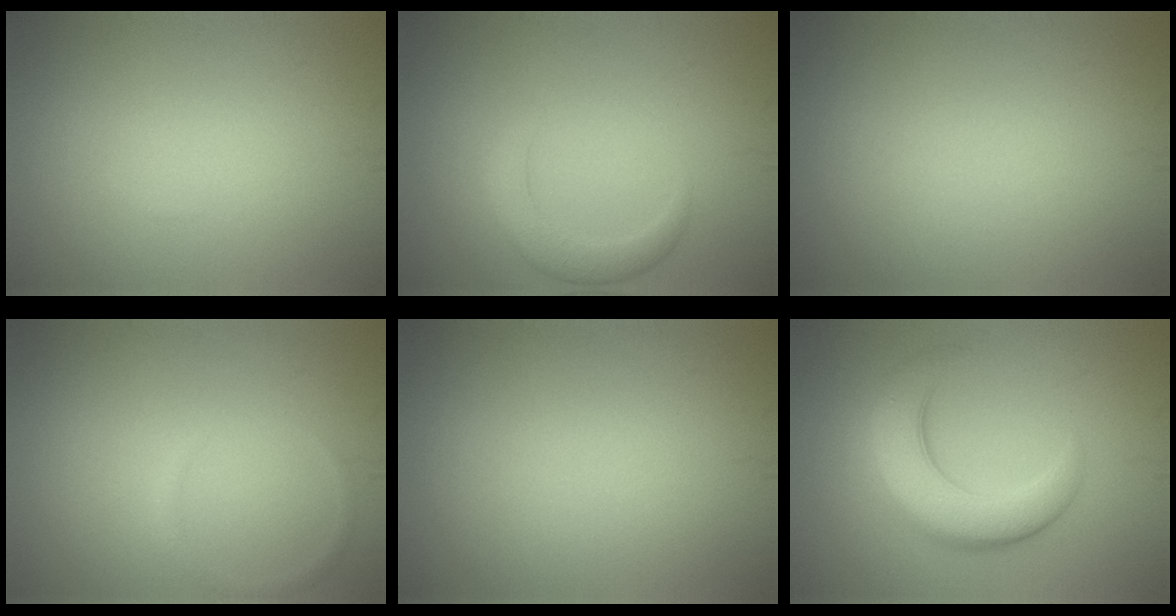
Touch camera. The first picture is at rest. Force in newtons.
{"total": 2.6, "press": 2.6, "slide": 0.1}
{"total": 0.0}
{"total": 0.8, "press": 0.8, "slide": 0.0}
{"total": 0.0}
{"total": 6.6, "press": 6.5, "slide": 0.5}